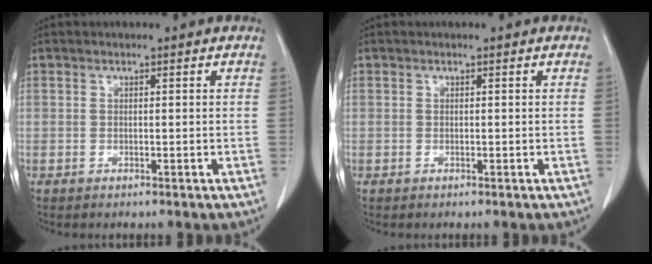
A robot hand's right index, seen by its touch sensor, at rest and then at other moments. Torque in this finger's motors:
{"motor_torque": [0.01, -0.01, -0.02, 0.01]}